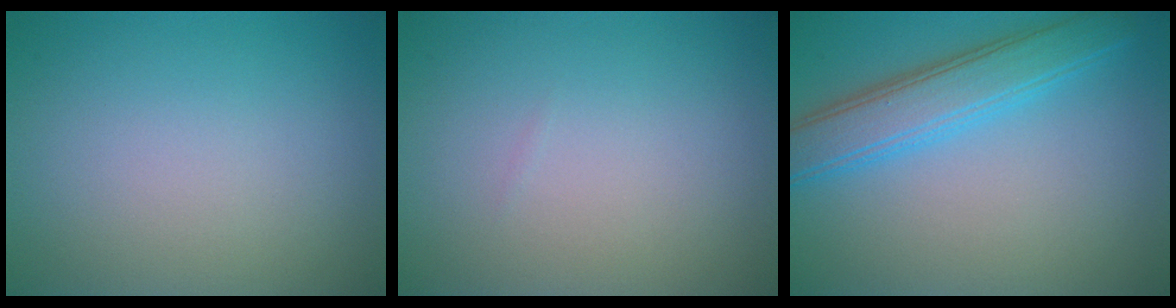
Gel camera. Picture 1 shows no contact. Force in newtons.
{"total": 0.0}
{"total": 5.0, "press": 5.0, "slide": 0.1}